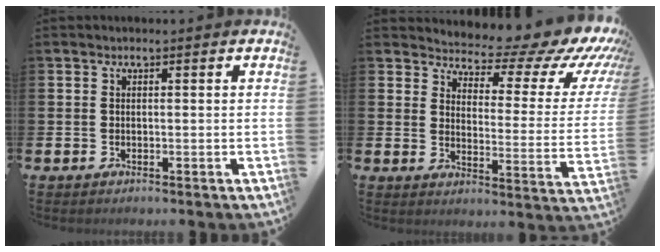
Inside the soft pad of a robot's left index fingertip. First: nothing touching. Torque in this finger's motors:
{"motor_torque": [1.58, -0.52, 0.32, 0.06]}